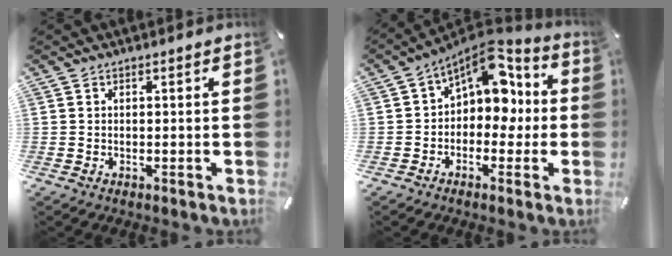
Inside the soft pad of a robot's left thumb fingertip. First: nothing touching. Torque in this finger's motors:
{"motor_torque": [0.05, 0.96, 0.91, 0.48, 0.10]}